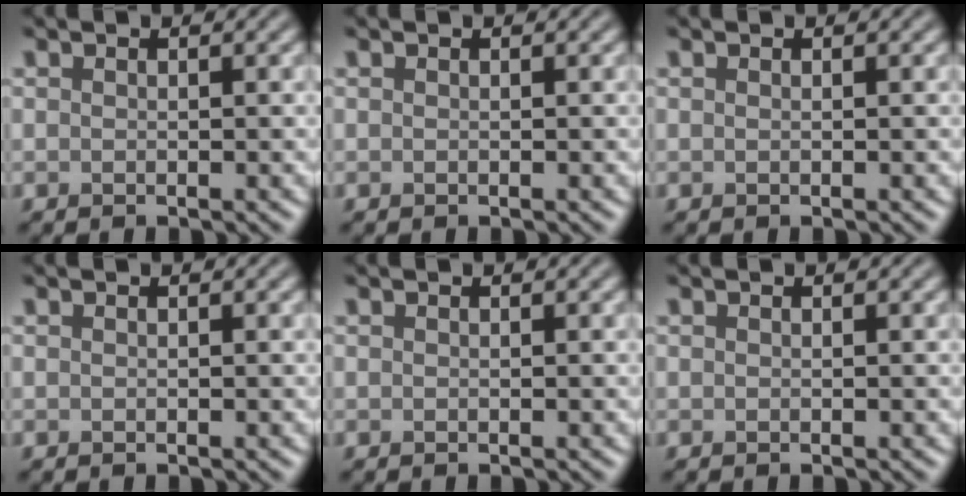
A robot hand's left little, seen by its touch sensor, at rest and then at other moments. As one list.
[{"total": 0.0}, {"total": 0.0}, {"total": 0.0}, {"total": 0.0}, {"total": 0.0}]